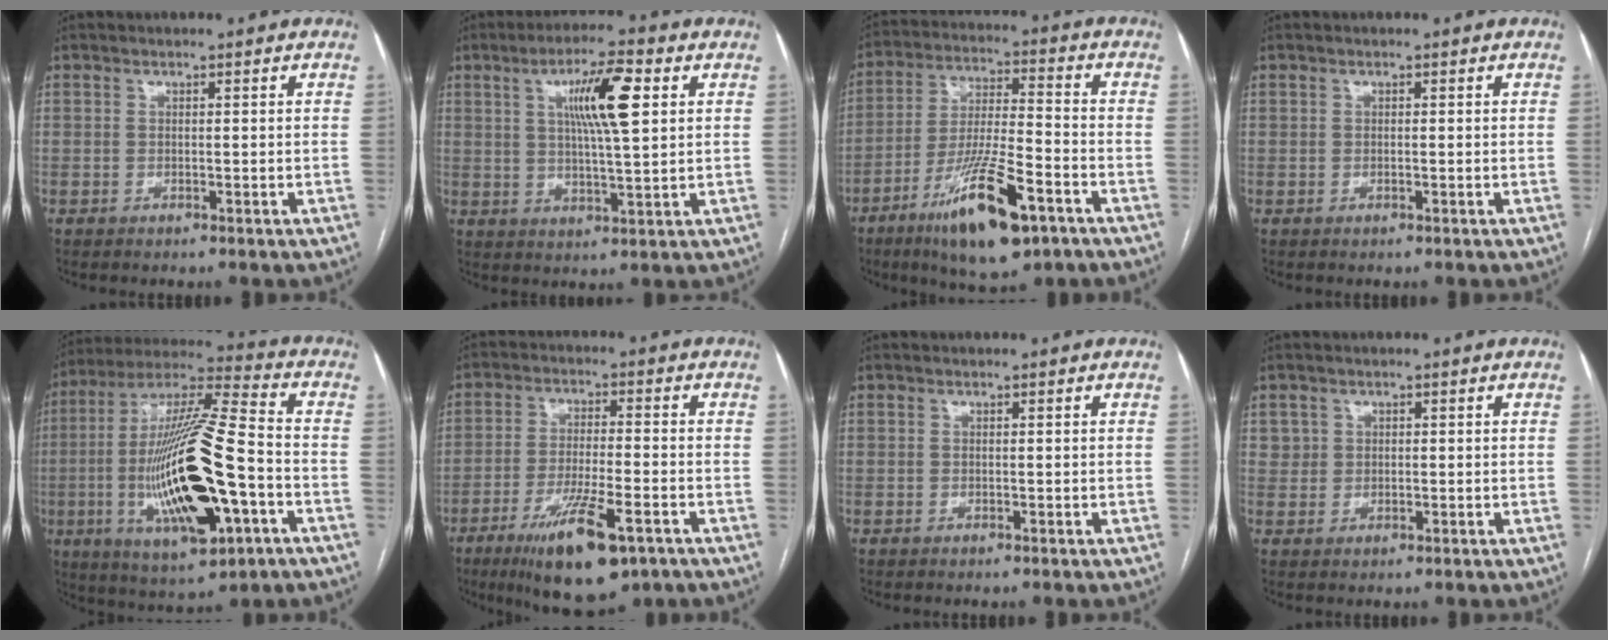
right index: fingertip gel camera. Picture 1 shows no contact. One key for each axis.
{"total": 9.8, "fx": 3.1, "fy": 1.1, "fz": 9.2, "tx": -0.160, "ty": 0.009, "tz": 0.052}
{"total": 15.4, "fx": -8.4, "fy": 2.9, "fz": 12.6, "tx": -0.235, "ty": -0.020, "tz": -0.141}
{"total": 0.0}
{"total": 23.4, "fx": -5.4, "fy": 4.4, "fz": 22.3, "tx": -0.455, "ty": -0.018, "tz": -0.087}
{"total": 12.9, "fx": -7.1, "fy": 2.6, "fz": 10.4, "tx": -0.183, "ty": -0.025, "tz": -0.111}
{"total": 0.0}
{"total": 2.0, "fx": 0.7, "fy": 1.9, "fz": 0.1, "tx": 0.012, "ty": 0.004, "tz": 0.008}